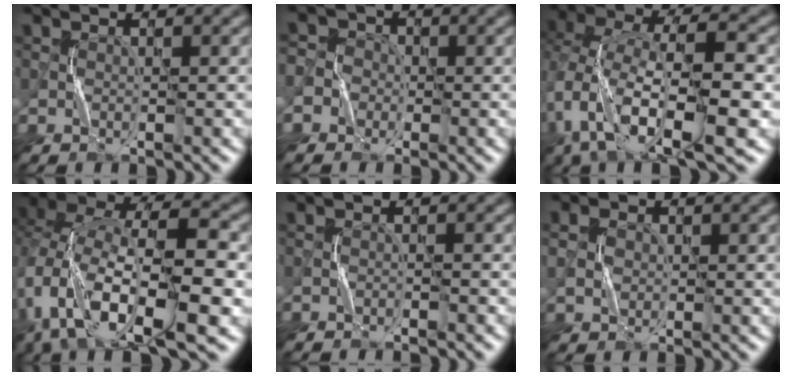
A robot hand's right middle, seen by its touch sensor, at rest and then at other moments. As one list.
[{"total": 3.9, "force": [-1.6, 3.5, 0.4], "torque": [0.011, 0.007, -0.052]}, {"total": 11.5, "force": [-2.4, 5.5, 9.8], "torque": [-0.194, 0.002, -0.038]}, {"total": 13.4, "force": [-4.0, 6.2, 11.1], "torque": [-0.217, 0.000, -0.069]}, {"total": 0.6, "force": [-0.5, -0.2, -0.1], "torque": [0.004, 0.001, -0.012]}, {"total": 2.1, "force": [0.2, 1.8, 1.0], "torque": [-0.022, -0.002, 0.005]}]